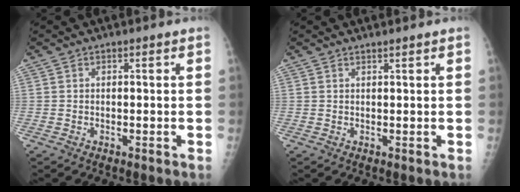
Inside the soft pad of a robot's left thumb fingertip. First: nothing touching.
{"total": 0.6, "force": [0.6, -0.1, 0.3], "torque": [-0.010, -0.005, 0.013]}